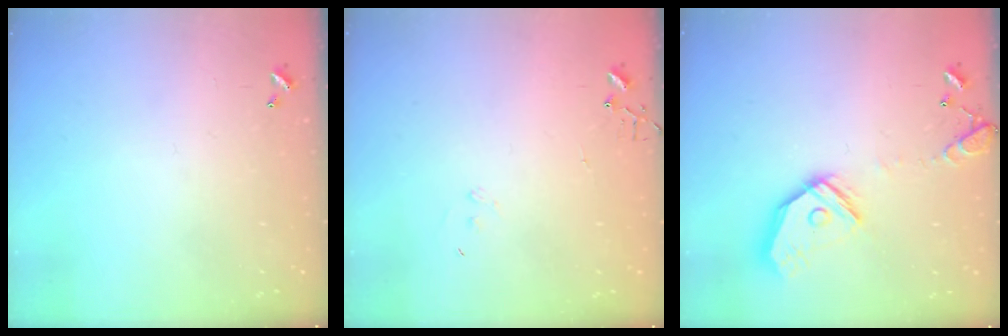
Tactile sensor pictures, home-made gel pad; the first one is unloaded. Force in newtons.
{"total": 6.8, "press": 6.8, "slide": 0.5}
{"total": 16.3, "press": 16.1, "slide": 2.4}